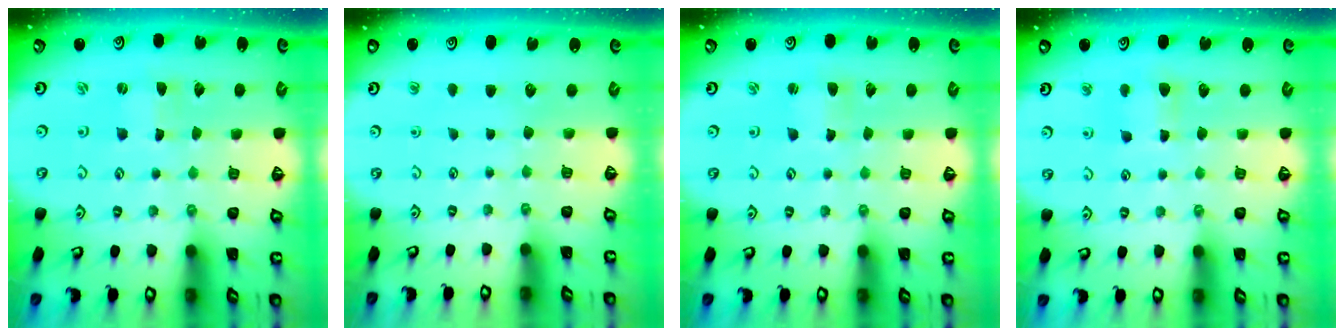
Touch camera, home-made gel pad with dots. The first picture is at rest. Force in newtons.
{"total": 0.0}
{"total": 2.9, "press": 2.8, "slide": 0.4}
{"total": 4.1, "press": 4.1, "slide": 0.7}